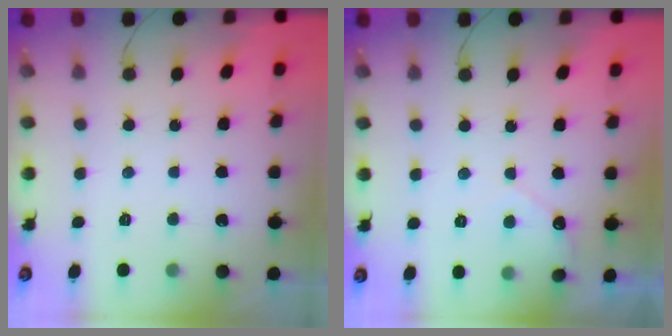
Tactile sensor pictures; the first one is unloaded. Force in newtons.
{"total": 4.5, "press": 4.5, "slide": 0.4}